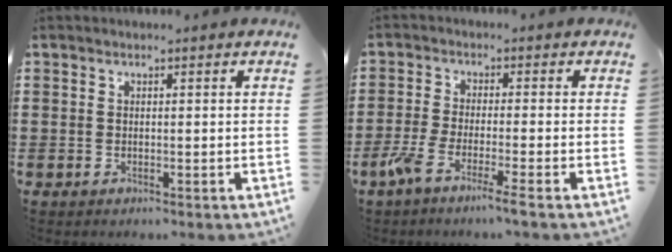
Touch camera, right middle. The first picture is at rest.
{"total": 4.7, "force": [-3.3, -0.2, 3.3], "torque": [-0.083, -0.017, -0.066]}